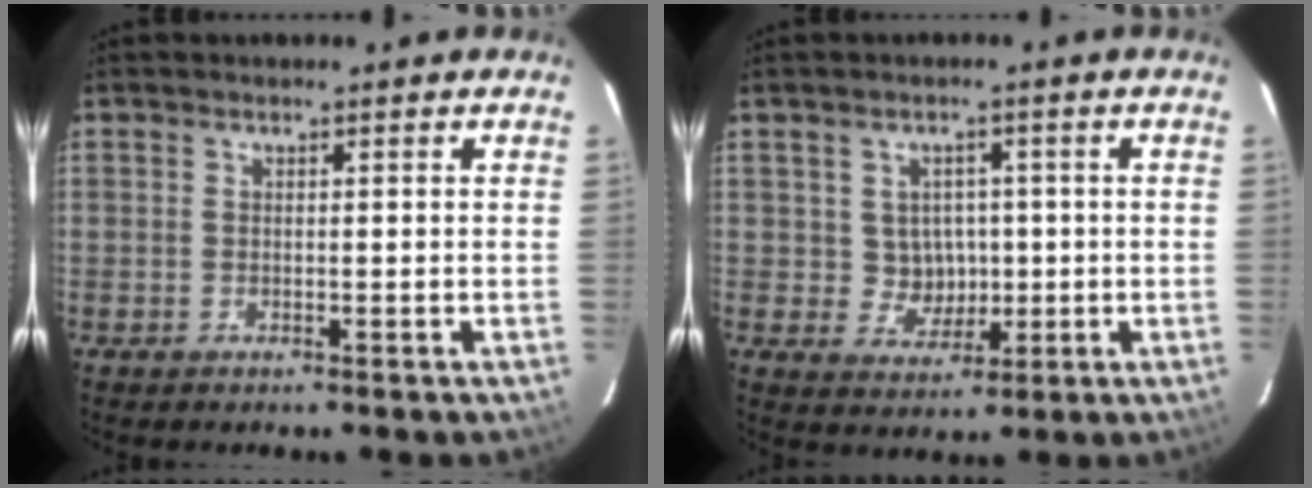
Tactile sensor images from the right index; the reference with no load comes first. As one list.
[{"total": 4.9, "force": [0.2, 4.7, 1.2], "torque": [-0.027, 0.013, 0.014]}]